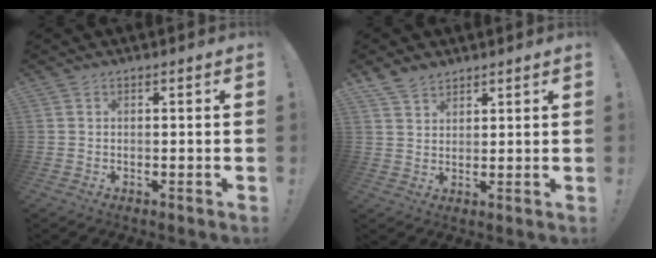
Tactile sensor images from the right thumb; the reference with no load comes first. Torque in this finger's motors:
{"motor_torque": [-0.11, 0.06, 0.17, 0.14, -0.01]}